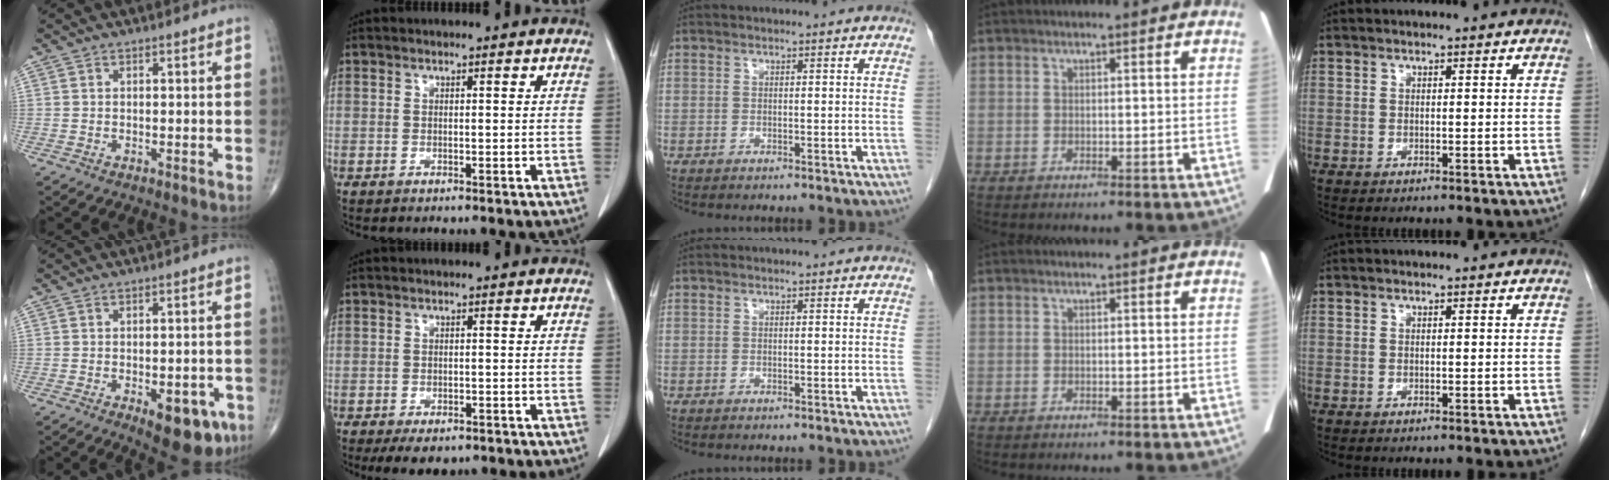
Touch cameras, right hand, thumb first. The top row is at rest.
{"thumb": {"total": 9.7, "force": [-4.3, 4.5, 7.4], "torque": [-0.069, 0.008, -0.048]}, "index": {"total": 5.4, "force": [-4.1, 2.5, 2.6], "torque": [-0.031, -0.004, -0.054]}}